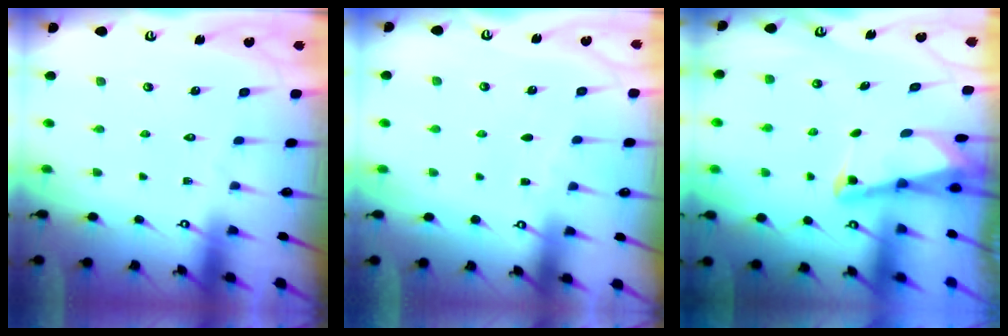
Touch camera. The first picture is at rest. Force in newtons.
{"total": 2.1, "press": 2.1, "slide": 0.3}
{"total": 2.7, "press": 2.7, "slide": 0.6}